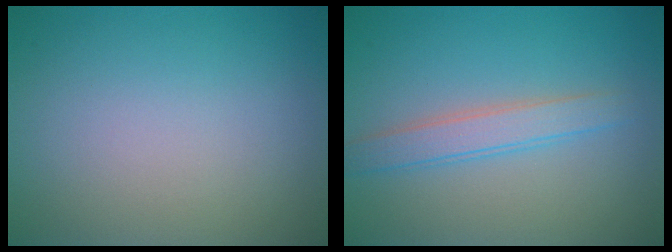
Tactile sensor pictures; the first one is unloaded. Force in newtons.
{"total": 2.6, "press": 2.6, "slide": 0.0}